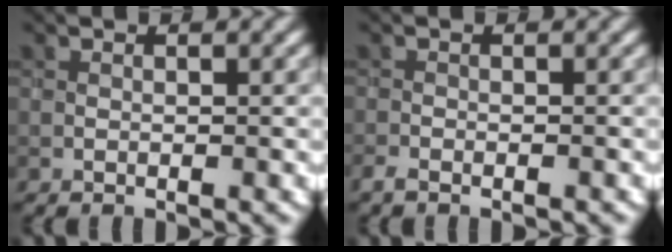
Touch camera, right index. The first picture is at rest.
{"total": 1.1, "force": [-0.9, 0.3, 0.4], "torque": [-0.010, -0.004, -0.022]}